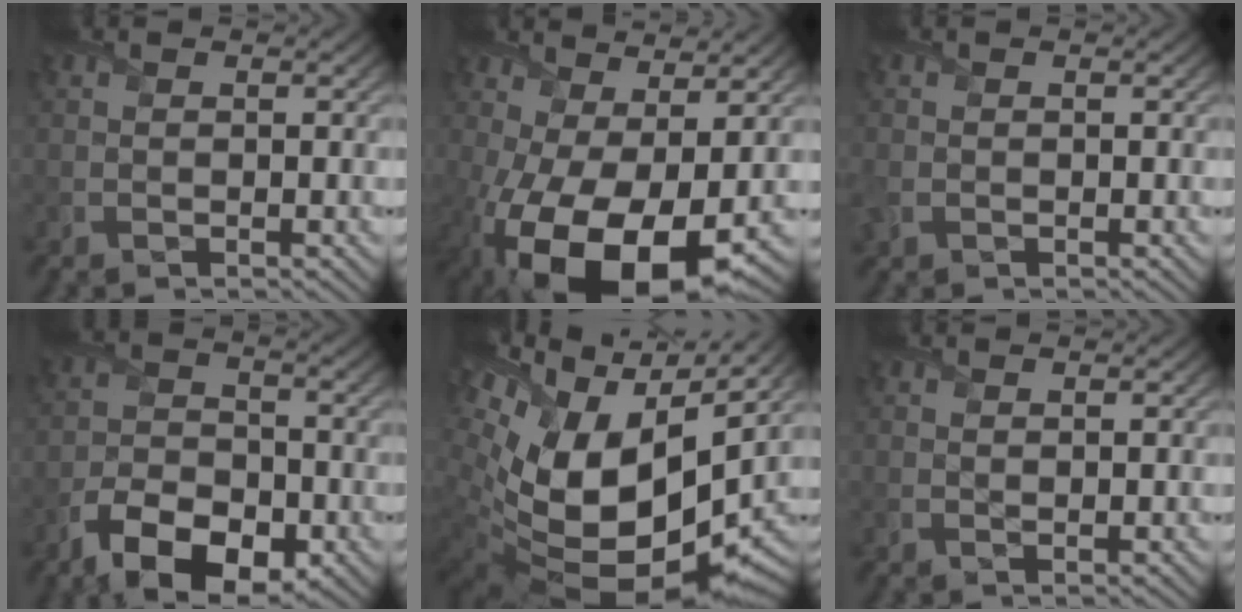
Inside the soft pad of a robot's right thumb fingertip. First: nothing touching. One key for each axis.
{"total": 16.7, "fx": -4.9, "fy": 8.2, "fz": 13.7, "tx": -0.280, "ty": -0.040, "tz": -0.061}
{"total": 2.1, "fx": -0.7, "fy": 1.7, "fz": 0.9, "tx": -0.034, "ty": -0.011, "tz": -0.021}
{"total": 9.9, "fx": -5.5, "fy": 5.3, "fz": 6.2, "tx": -0.121, "ty": -0.018, "tz": -0.098}
{"total": 19.7, "fx": 1.7, "fy": 11.5, "fz": 15.8, "tx": -0.319, "ty": -0.035, "tz": 0.063}
{"total": 0.6, "fx": 0.5, "fy": 0.1, "fz": 0.3, "tx": -0.006, "ty": -0.001, "tz": 0.011}